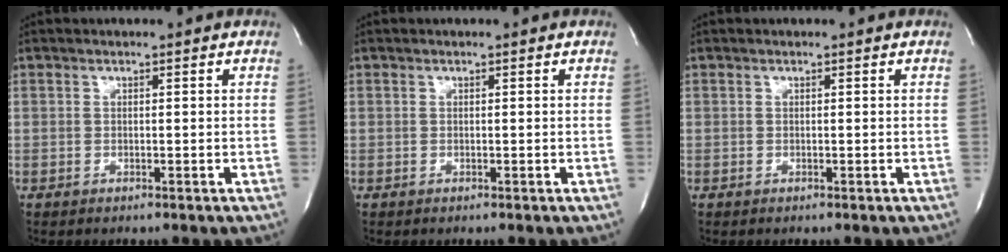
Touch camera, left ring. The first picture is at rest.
{"total": 0.0}
{"total": 0.0}